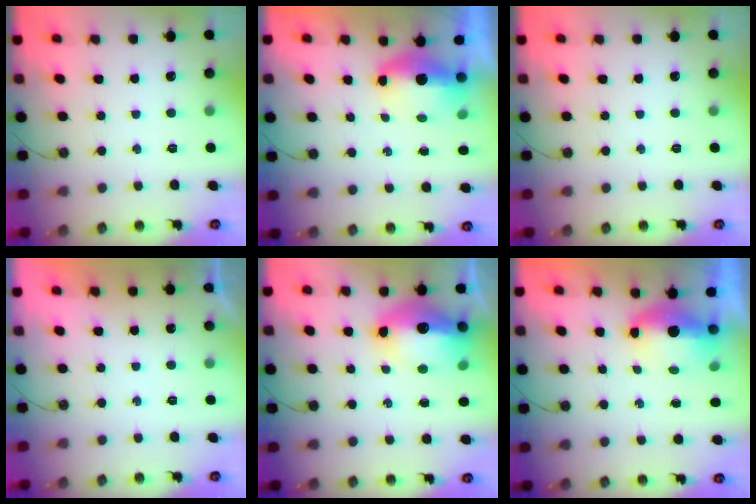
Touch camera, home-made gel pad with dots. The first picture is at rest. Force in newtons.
{"total": 6.6, "press": 6.5, "slide": 0.8}
{"total": 0.0}
{"total": 0.0}
{"total": 15.9, "press": 15.3, "slide": 4.2}
{"total": 6.6, "press": 6.5, "slide": 0.8}